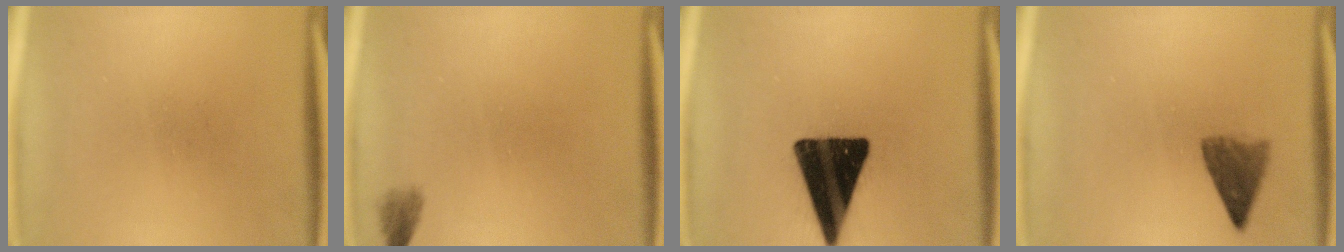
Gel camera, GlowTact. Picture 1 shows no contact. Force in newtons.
{"total": 1.3}
{"total": 18.0}
{"total": 4.2}